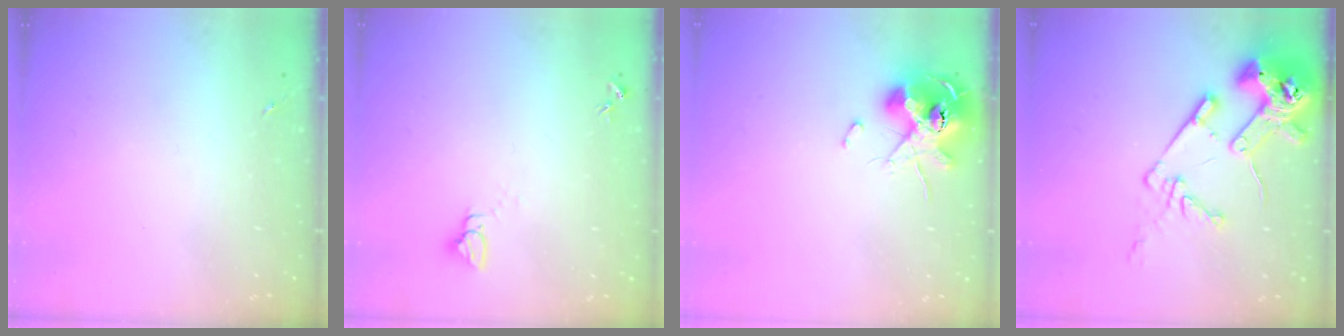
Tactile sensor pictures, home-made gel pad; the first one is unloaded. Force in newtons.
{"total": 2.8, "press": 2.8, "slide": 0.1}
{"total": 13.7, "press": 13.6, "slide": 1.8}
{"total": 16.9, "press": 16.8, "slide": 1.8}